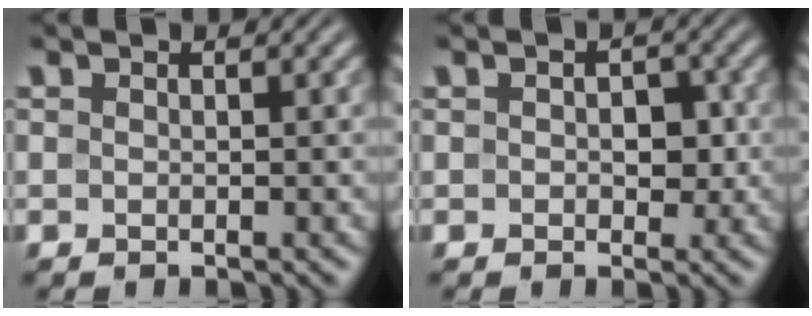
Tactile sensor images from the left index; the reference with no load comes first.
{"total": 2.1, "force": [0.1, 1.4, 1.6], "torque": [-0.023, 0.000, -0.001]}